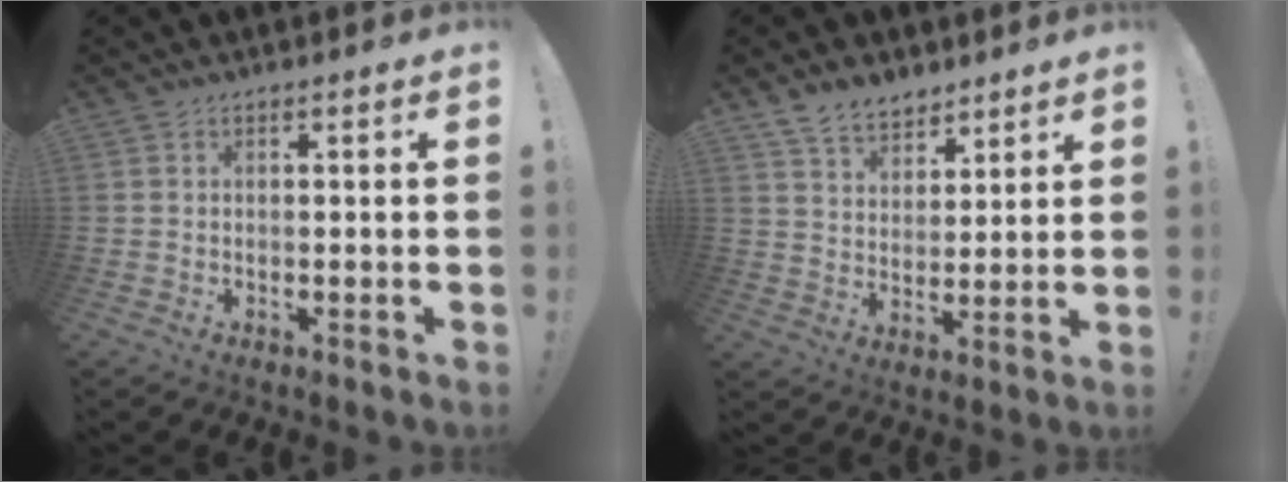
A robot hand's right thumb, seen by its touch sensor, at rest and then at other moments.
{"total": 8.8, "force": [7.0, 5.0, 2.1], "torque": [-0.048, -0.045, 0.139]}